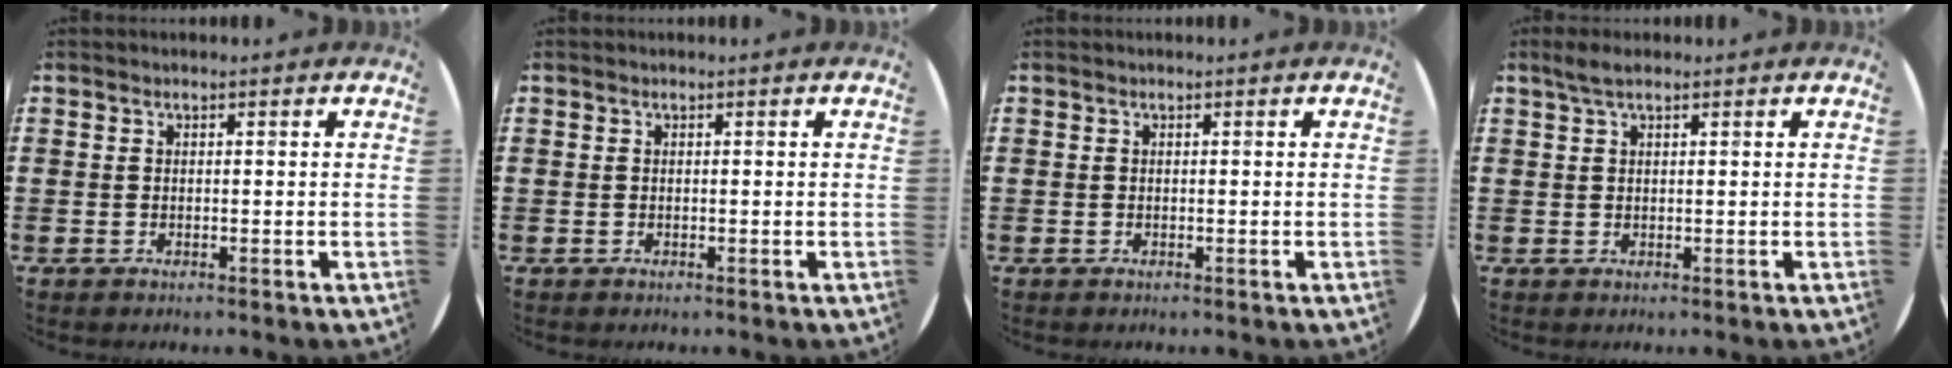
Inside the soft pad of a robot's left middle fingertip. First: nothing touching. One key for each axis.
{"total": 0.0}
{"total": 0.0}
{"total": 1.9, "fx": 1.3, "fy": 0.4, "fz": 1.2, "tx": -0.026, "ty": 0.004, "tz": 0.023}